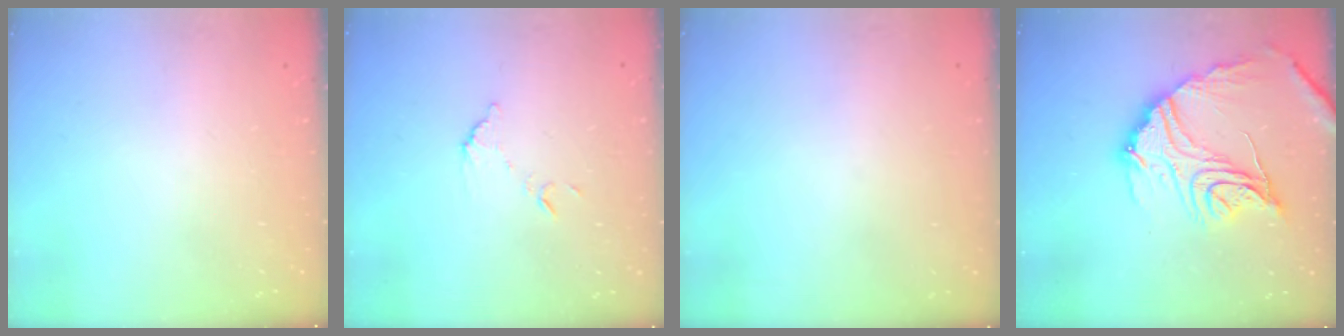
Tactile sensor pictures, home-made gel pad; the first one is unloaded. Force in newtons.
{"total": 7.2, "press": 7.2, "slide": 0.2}
{"total": 3.0, "press": 3.0, "slide": 0.1}
{"total": 20.1, "press": 20.0, "slide": 1.3}